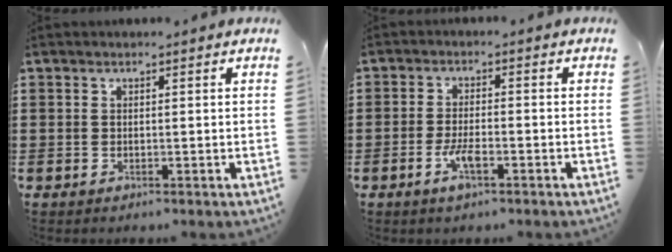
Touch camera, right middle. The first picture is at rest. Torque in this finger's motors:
{"motor_torque": [2.14, 0.00, 0.56, 0.18]}